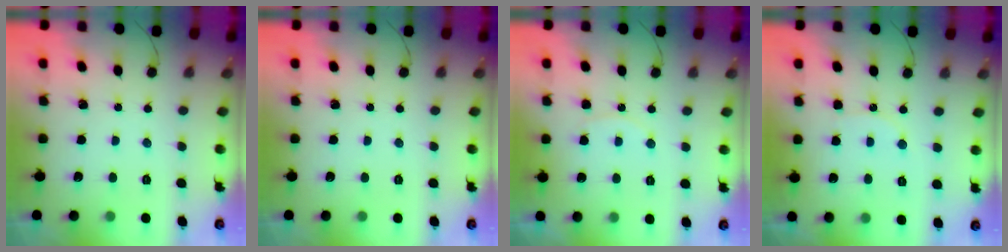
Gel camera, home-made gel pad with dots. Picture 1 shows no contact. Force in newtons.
{"total": 0.0}
{"total": 5.0, "press": 4.9, "slide": 0.4}
{"total": 7.1, "press": 6.8, "slide": 1.9}